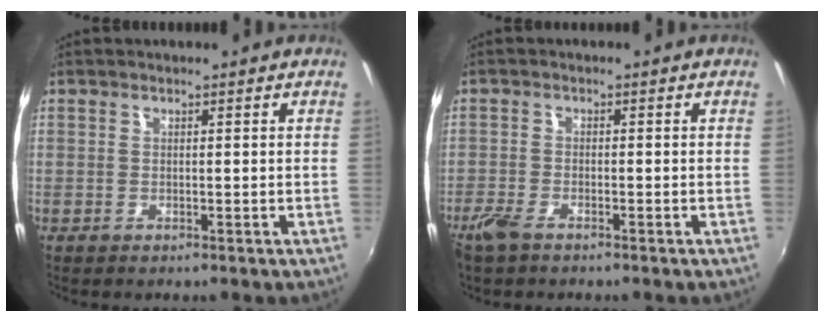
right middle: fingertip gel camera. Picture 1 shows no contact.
{"total": 3.6, "force": [-2.7, 1.2, 2.0], "torque": [-0.055, -0.008, -0.056]}